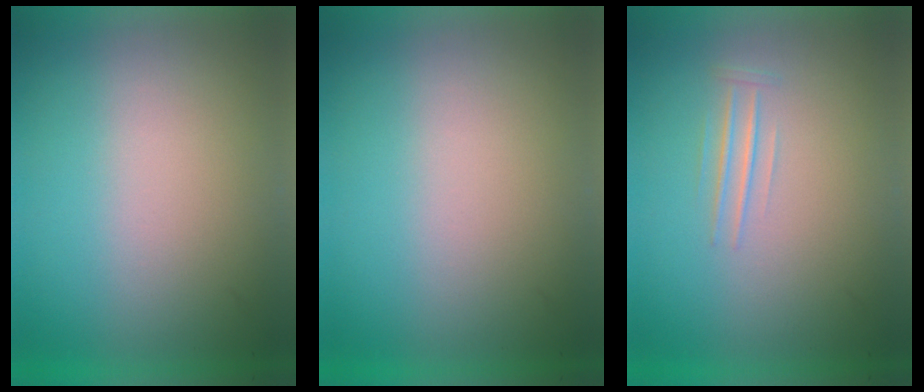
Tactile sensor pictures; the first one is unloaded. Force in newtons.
{"total": 1.1}
{"total": 1.2}